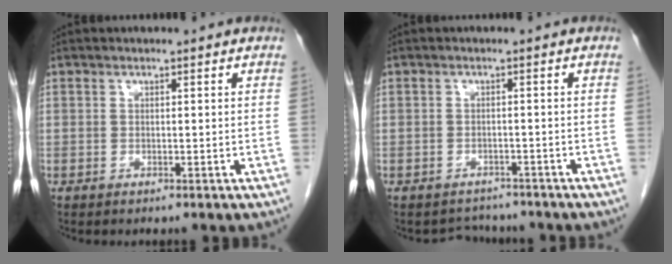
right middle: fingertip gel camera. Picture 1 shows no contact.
{"total": 3.4, "force": [-3.0, 1.5, -0.4], "torque": [0.004, 0.007, -0.044]}